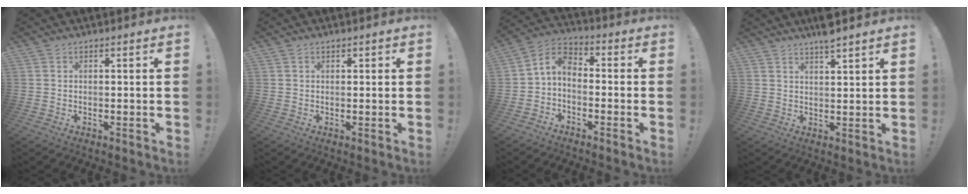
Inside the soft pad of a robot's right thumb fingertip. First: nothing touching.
{"total": 0.7, "force": [0.5, 0.5, 0.2], "torque": [0.003, -0.002, 0.008]}
{"total": 5.7, "force": [-1.9, 3.8, 3.8], "torque": [-0.080, 0.012, -0.033]}
{"total": 5.0, "force": [4.4, 0.3, 2.3], "torque": [-0.032, -0.028, 0.075]}